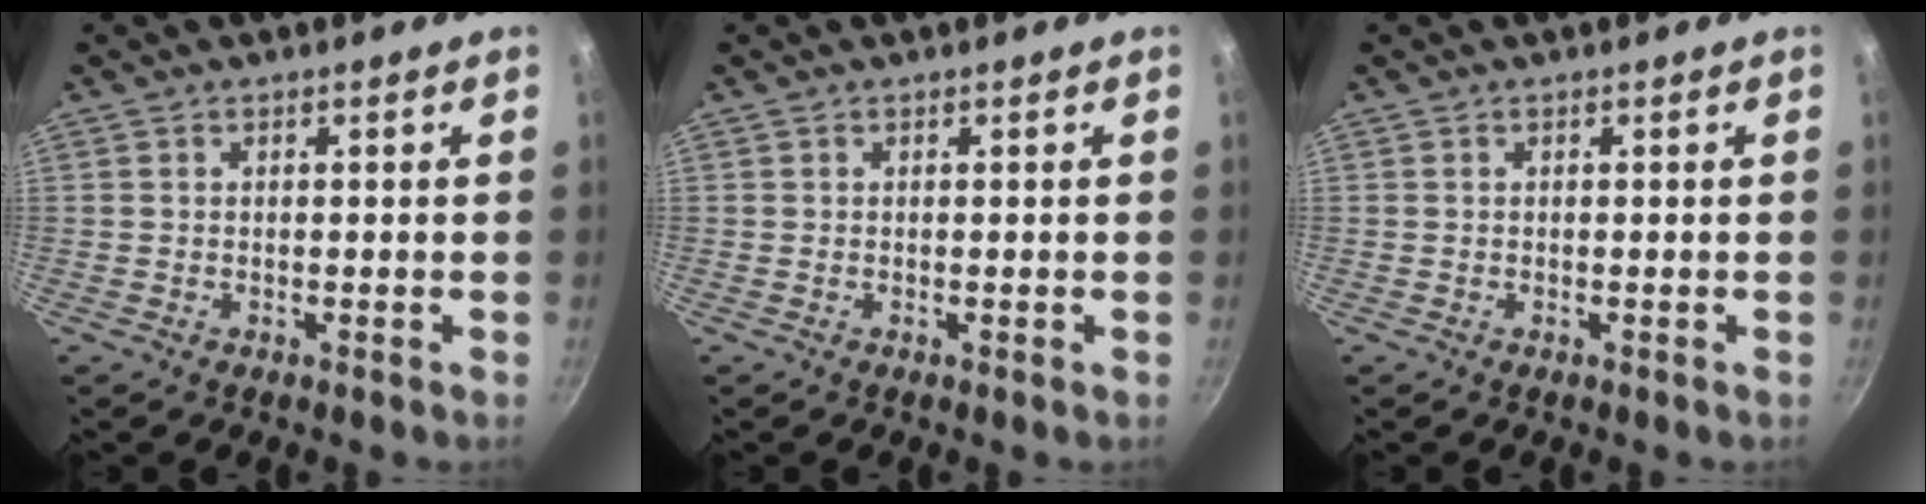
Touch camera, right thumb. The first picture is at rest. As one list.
[{"total": 0.0}, {"total": 0.0}]